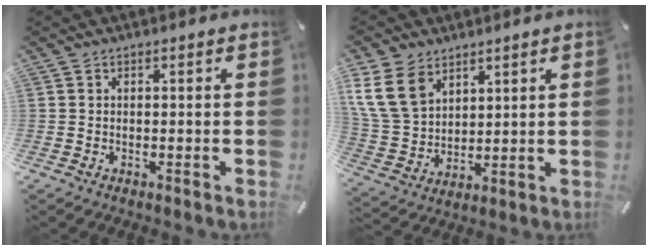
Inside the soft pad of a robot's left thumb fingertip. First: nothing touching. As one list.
[{"total": 12.1, "force": [6.1, 8.9, 5.5], "torque": [-0.157, -0.014, 0.118]}]